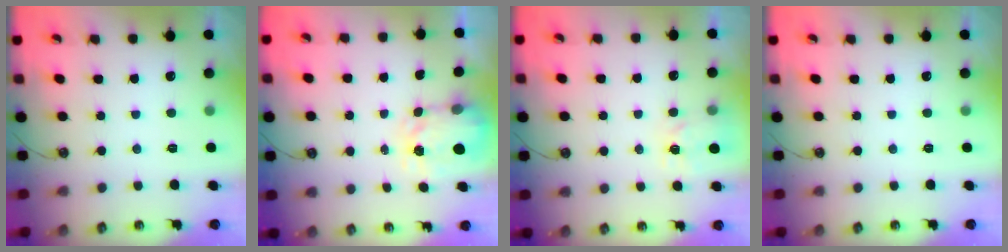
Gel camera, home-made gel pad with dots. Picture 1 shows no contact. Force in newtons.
{"total": 3.7, "press": 3.7, "slide": 0.5}
{"total": 4.8, "press": 4.8, "slide": 0.6}
{"total": 0.0}